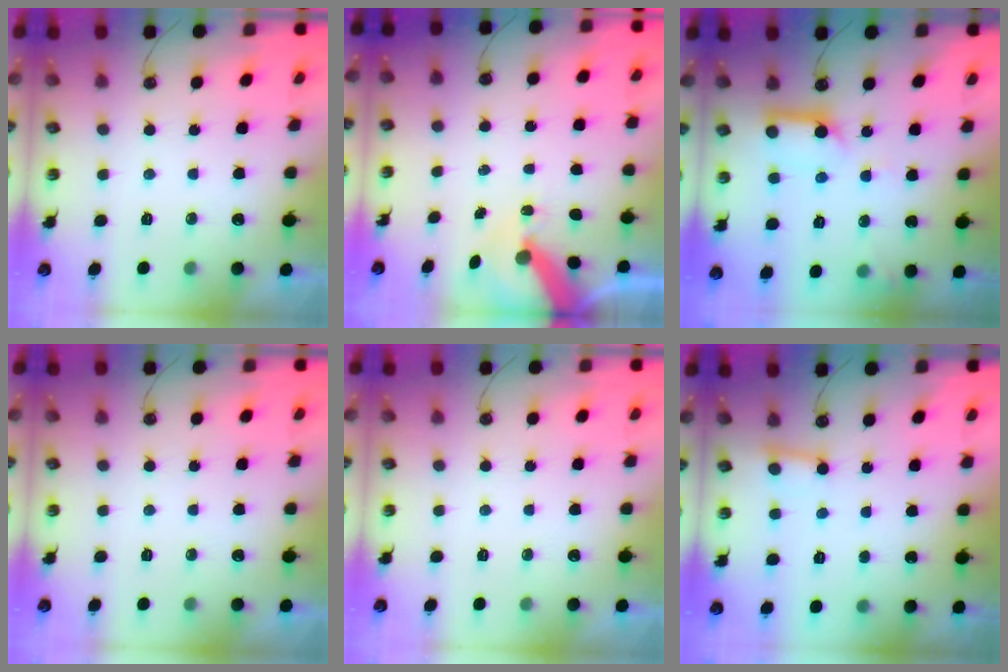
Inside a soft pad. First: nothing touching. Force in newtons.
{"total": 8.6, "press": 8.5, "slide": 1.2}
{"total": 10.9, "press": 10.8, "slide": 1.3}
{"total": 0.0}
{"total": 0.0}
{"total": 2.8, "press": 2.7, "slide": 0.6}